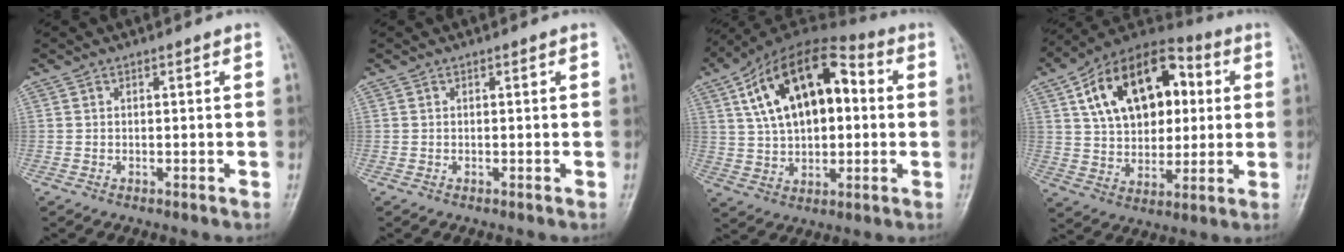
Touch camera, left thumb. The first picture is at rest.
{"total": 0.0}
{"total": 19.8, "force": [4.5, 11.1, 15.8], "torque": [-0.243, 0.022, 0.066]}
{"total": 21.0, "force": [5.8, 13.3, 15.2], "torque": [-0.205, 0.011, 0.092]}